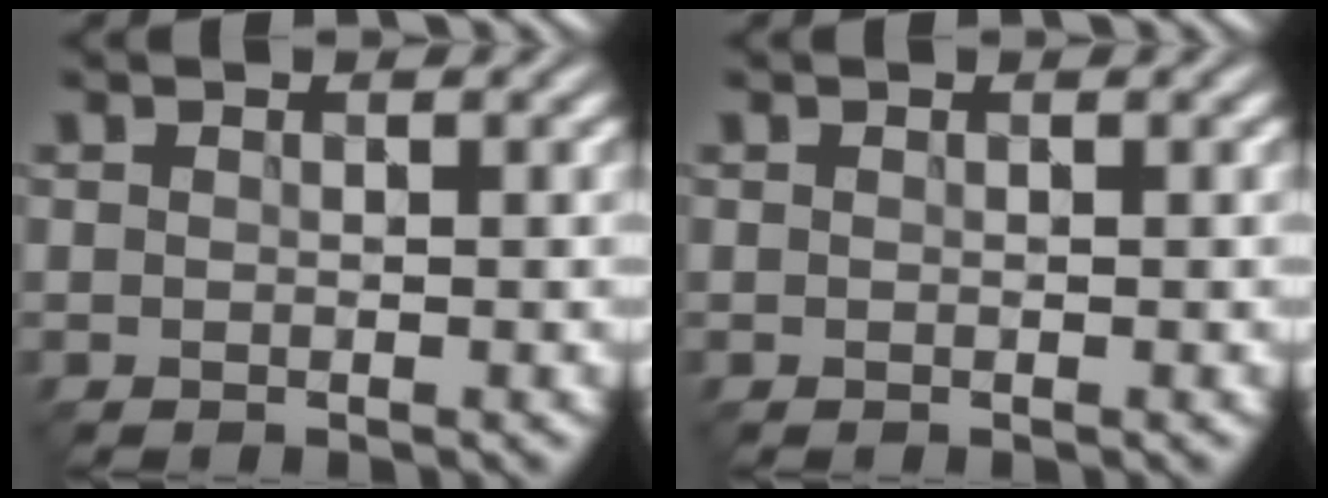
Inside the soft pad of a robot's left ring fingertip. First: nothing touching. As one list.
[{"total": 0.0}]